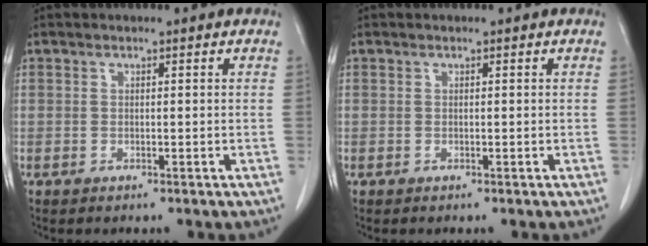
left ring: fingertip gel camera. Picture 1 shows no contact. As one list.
[{"total": 0.0}]